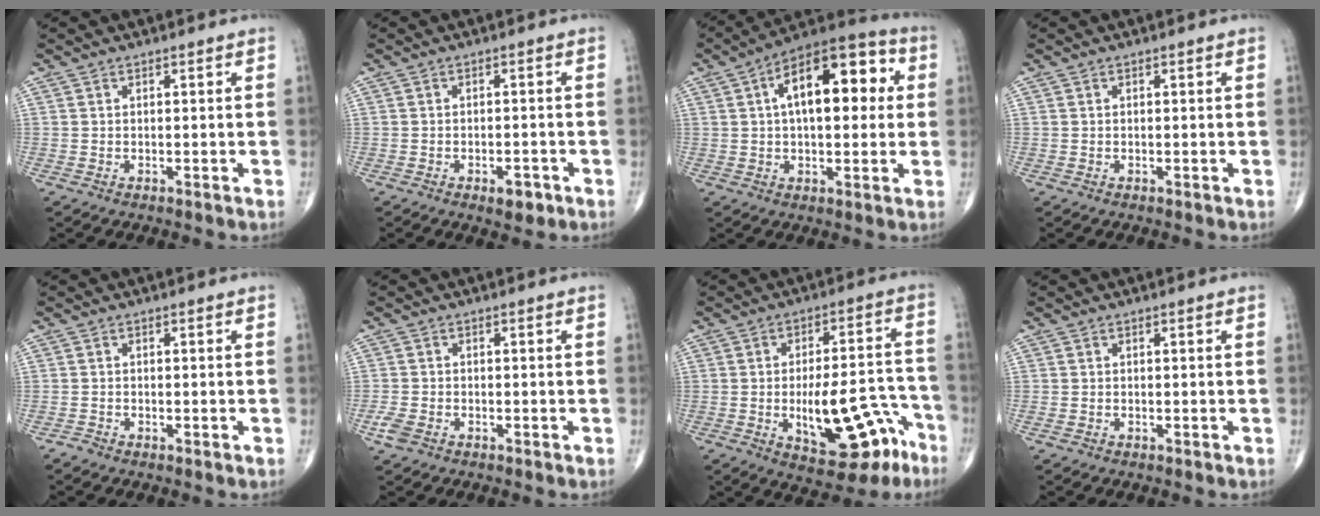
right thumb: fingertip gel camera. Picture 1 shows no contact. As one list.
[{"total": 5.2, "force": [-2.9, 2.7, 3.4], "torque": [-0.029, 0.016, -0.034]}, {"total": 18.0, "force": [3.8, 8.9, 15.2], "torque": [-0.200, 0.030, 0.048]}, {"total": 0.0}, {"total": 0.7, "force": [-0.7, 0.3, 0.1], "torque": [-0.002, -0.001, -0.016]}, {"total": 2.9, "force": [-1.6, 1.7, 1.6], "torque": [-0.045, 0.001, -0.031]}, {"total": 17.1, "force": [-7.2, 7.1, 13.8], "torque": [-0.171, 0.048, -0.089]}, {"total": 0.5, "force": [-0.3, 0.4, 0.2], "torque": [-0.007, 0.001, -0.005]}]